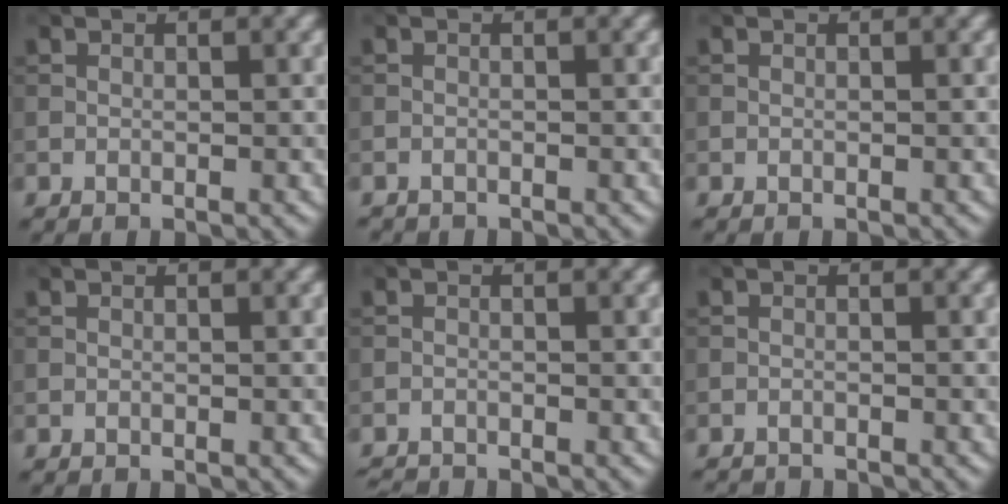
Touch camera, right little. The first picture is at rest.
{"total": 0.8, "force": [-0.8, 0.0, -0.1], "torque": [0.003, -0.005, -0.017]}
{"total": 0.0}
{"total": 0.0}
{"total": 1.8, "force": [-1.8, 0.1, 0.2], "torque": [-0.004, -0.009, -0.036]}
{"total": 1.8, "force": [-1.7, 0.2, 0.2], "torque": [0.002, -0.009, -0.031]}